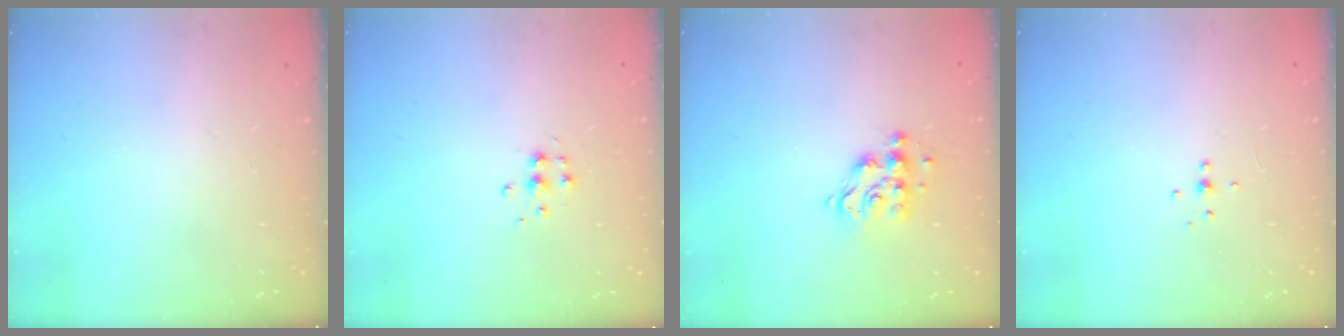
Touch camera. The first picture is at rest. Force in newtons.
{"total": 5.3, "press": 5.3, "slide": 0.5}
{"total": 10.3, "press": 10.3, "slide": 0.4}
{"total": 3.4, "press": 3.3, "slide": 0.8}